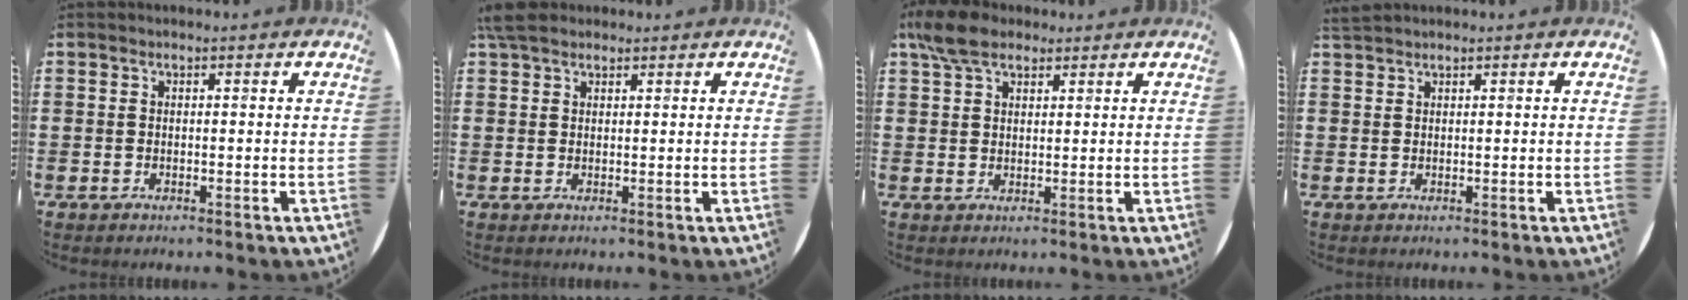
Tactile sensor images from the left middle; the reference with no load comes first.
{"total": 2.7, "force": [2.2, 1.1, 1.0], "torque": [-0.018, 0.005, 0.041]}
{"total": 5.1, "force": [3.9, 2.4, 2.3], "torque": [-0.048, 0.000, 0.072]}
{"total": 0.9, "force": [0.9, -0.1, -0.1], "torque": [0.000, 0.000, 0.019]}